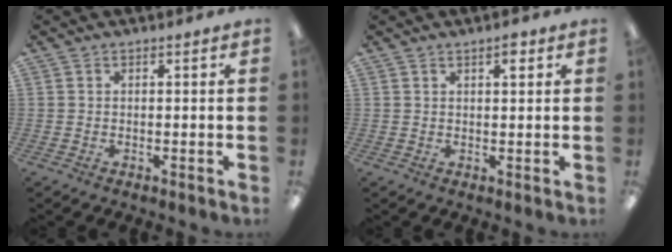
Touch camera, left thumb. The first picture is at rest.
{"total": 2.7, "force": [1.8, 0.8, 1.9], "torque": [-0.025, -0.004, 0.027]}